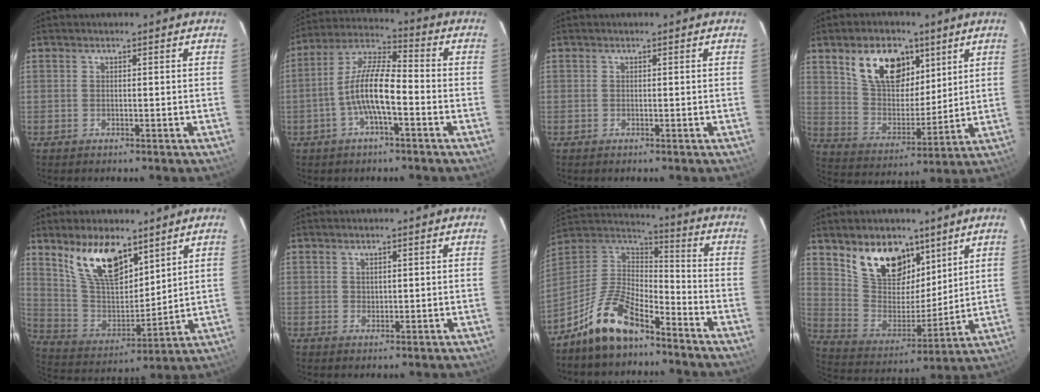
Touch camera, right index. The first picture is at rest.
{"total": 10.5, "force": [-3.3, 2.7, 9.6], "torque": [-0.200, 0.009, -0.064]}
{"total": 0.0}
{"total": 15.0, "force": [7.9, 8.7, 9.4], "torque": [-0.169, 0.018, 0.153]}
{"total": 15.3, "force": [9.8, 6.8, 9.6], "torque": [-0.182, -0.001, 0.199]}
{"total": 1.3, "force": [0.8, 0.9, 0.4], "torque": [-0.002, 0.004, 0.015]}
{"total": 11.7, "force": [-7.9, 4.9, 7.0], "torque": [-0.157, 0.024, -0.152]}
{"total": 16.1, "force": [9.8, 9.5, 8.5], "torque": [-0.174, 0.007, 0.193]}